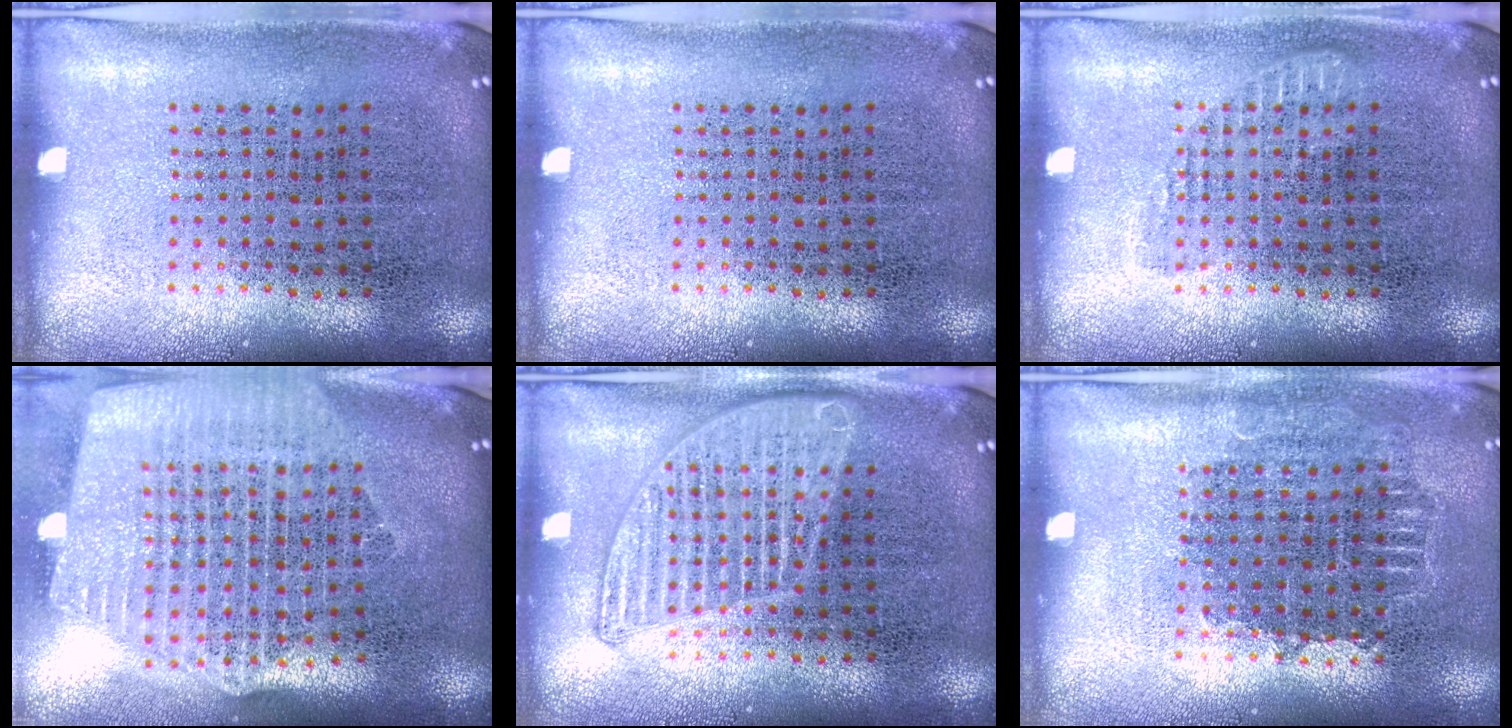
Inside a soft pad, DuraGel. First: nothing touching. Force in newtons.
{"total": 0.0}
{"total": 0.8, "press": 0.8, "slide": 0.2}
{"total": 2.7, "press": 2.3, "slide": 1.4}
{"total": 2.4, "press": 2.3, "slide": 0.3}
{"total": 0.9, "press": 0.9, "slide": 0.2}